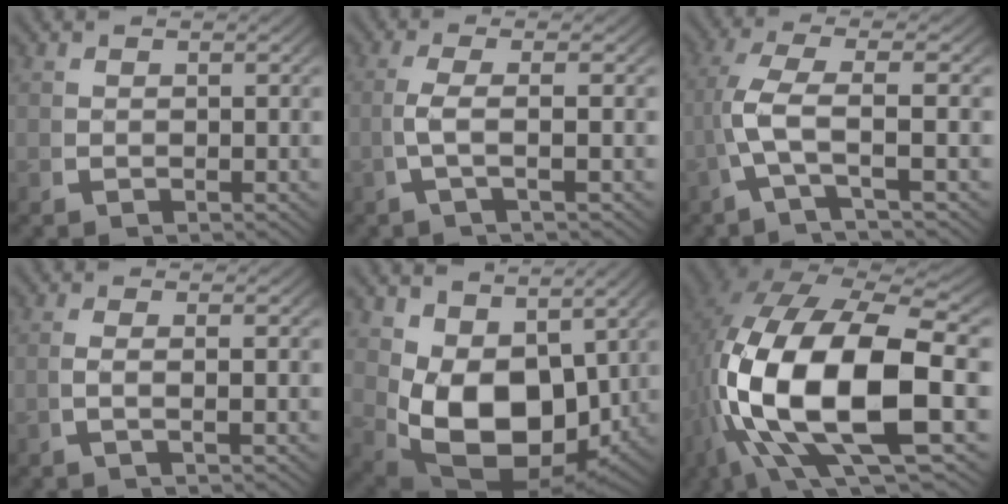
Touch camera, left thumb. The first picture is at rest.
{"total": 3.5, "force": [0.1, 0.5, 3.4], "torque": [-0.081, 0.005, -0.003]}
{"total": 5.7, "force": [-0.3, 1.8, 5.4], "torque": [-0.133, -0.006, -0.005]}
{"total": 1.6, "force": [-0.1, -0.1, 1.6], "torque": [-0.043, 0.001, -0.002]}
{"total": 13.5, "force": [-1.1, 9.0, 9.9], "torque": [-0.197, -0.066, 0.016]}
{"total": 22.0, "force": [-1.3, 12.7, 18.0], "torque": [-0.394, -0.077, 0.018]}